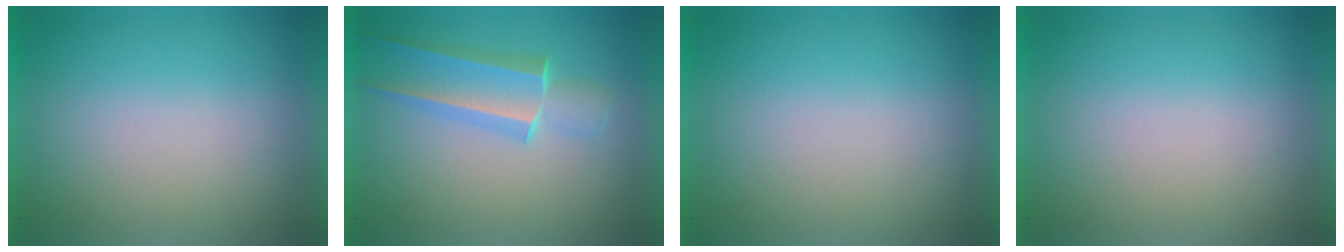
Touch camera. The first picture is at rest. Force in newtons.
{"total": 2.6}
{"total": 0.0}
{"total": 0.0}